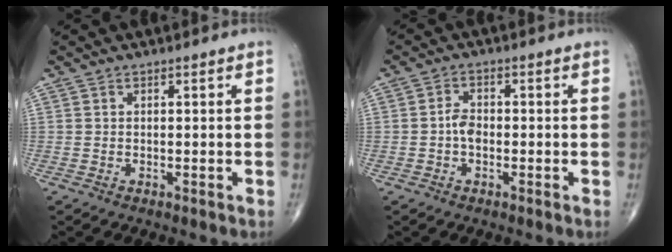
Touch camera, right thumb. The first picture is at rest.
{"total": 3.0, "force": [-0.6, 1.9, 2.2], "torque": [-0.033, 0.010, -0.017]}